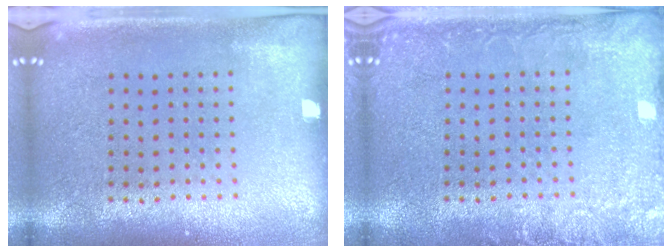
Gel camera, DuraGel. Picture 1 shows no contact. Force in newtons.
{"total": 2.4, "press": 2.4, "slide": 0.4}